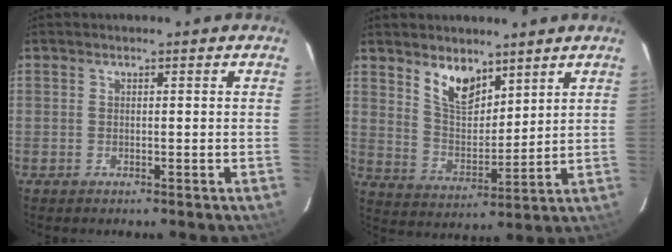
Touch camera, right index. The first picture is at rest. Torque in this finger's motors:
{"motor_torque": [0.16, 0.16, 0.21, 0.05]}